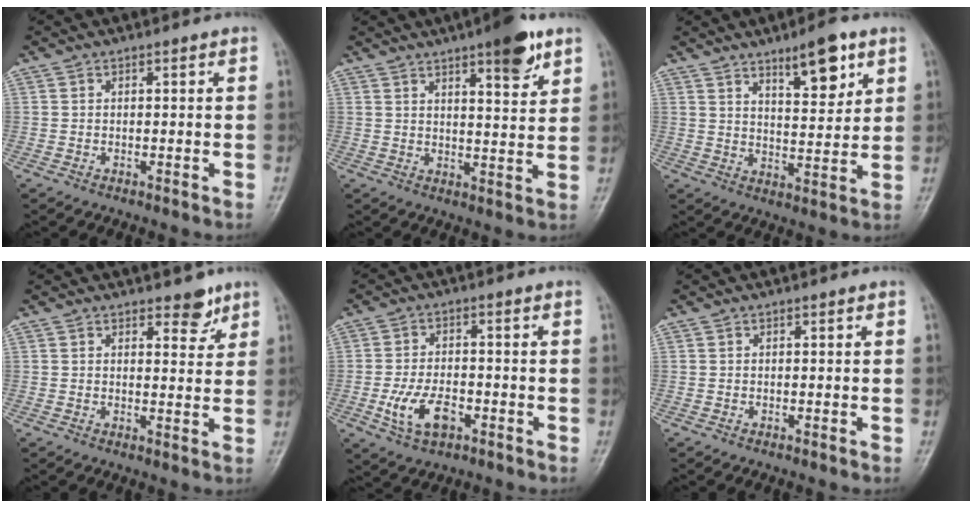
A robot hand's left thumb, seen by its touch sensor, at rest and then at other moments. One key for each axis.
{"total": 9.1, "fx": 5.7, "fy": 2.2, "fz": 6.8, "tx": -0.080, "ty": -0.030, "tz": 0.078}
{"total": 9.6, "fx": 5.8, "fy": 3.1, "fz": 7.0, "tx": -0.089, "ty": -0.038, "tz": 0.093}
{"total": 4.0, "fx": 2.9, "fy": 2.0, "fz": 2.0, "tx": -0.002, "ty": -0.018, "tz": 0.039}
{"total": 7.7, "fx": -2.8, "fy": 4.4, "fz": 5.7, "tx": -0.108, "ty": 0.010, "tz": -0.049}
{"total": 0.0}